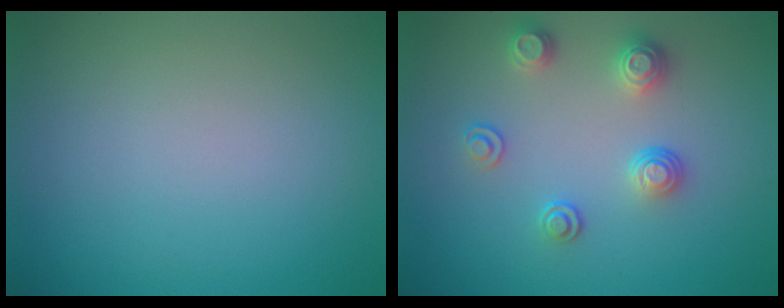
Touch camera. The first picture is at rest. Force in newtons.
{"total": 2.6, "press": 2.6, "slide": 0.6}